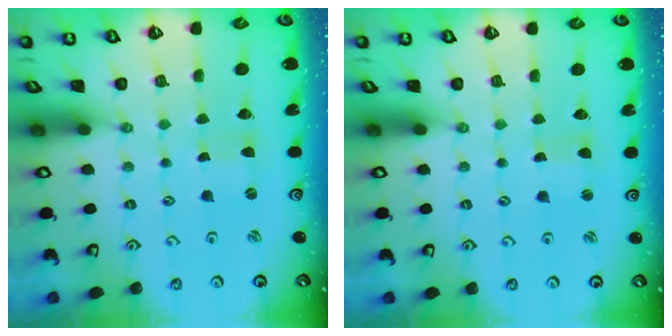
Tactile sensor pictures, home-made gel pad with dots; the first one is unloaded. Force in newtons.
{"total": 1.5, "press": 1.5, "slide": 0.1}